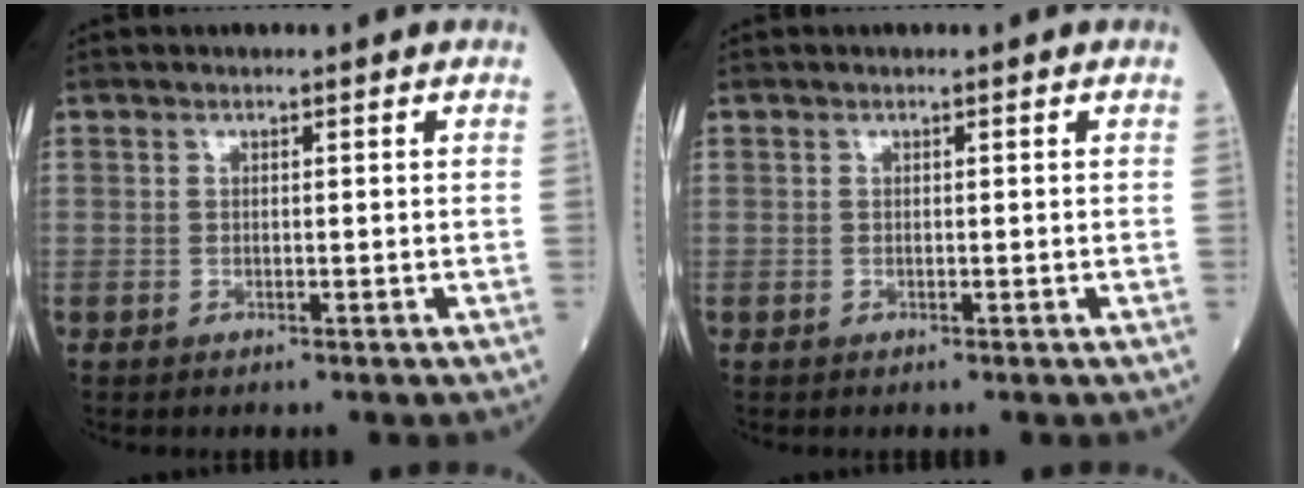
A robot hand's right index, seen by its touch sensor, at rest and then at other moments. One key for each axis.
{"total": 0.0}